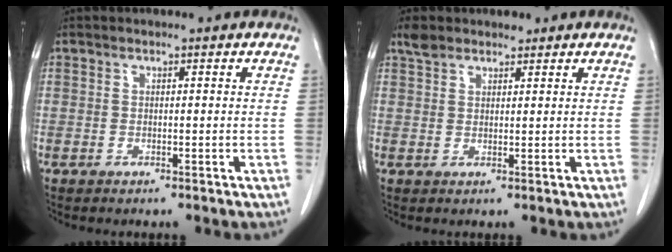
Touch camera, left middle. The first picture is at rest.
{"total": 2.9, "force": [2.4, 1.5, 0.8], "torque": [-0.019, 0.013, 0.044]}